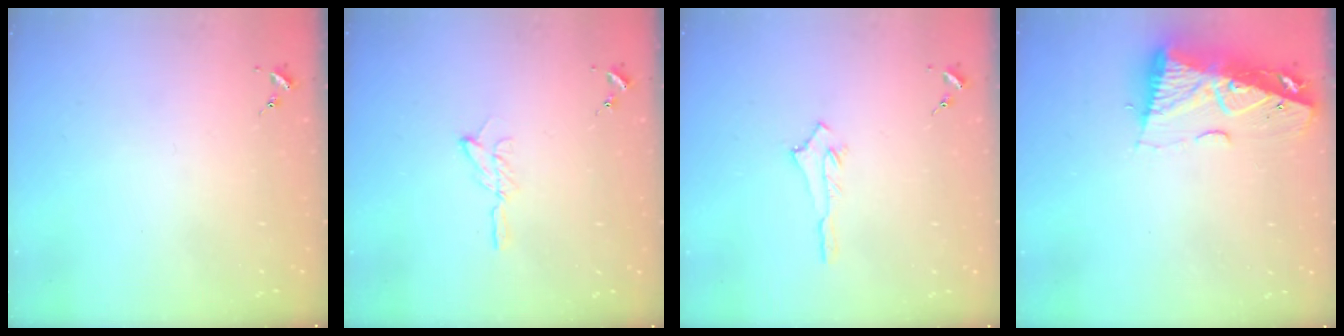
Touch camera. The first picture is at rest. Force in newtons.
{"total": 6.4, "press": 6.4, "slide": 0.7}
{"total": 2.5, "press": 2.5, "slide": 0.4}
{"total": 10.6, "press": 10.5, "slide": 1.1}